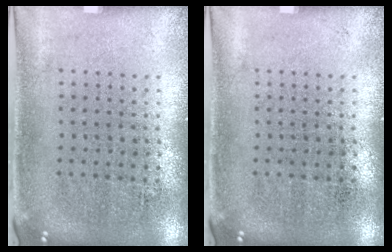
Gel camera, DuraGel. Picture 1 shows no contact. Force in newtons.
{"total": 0.0}